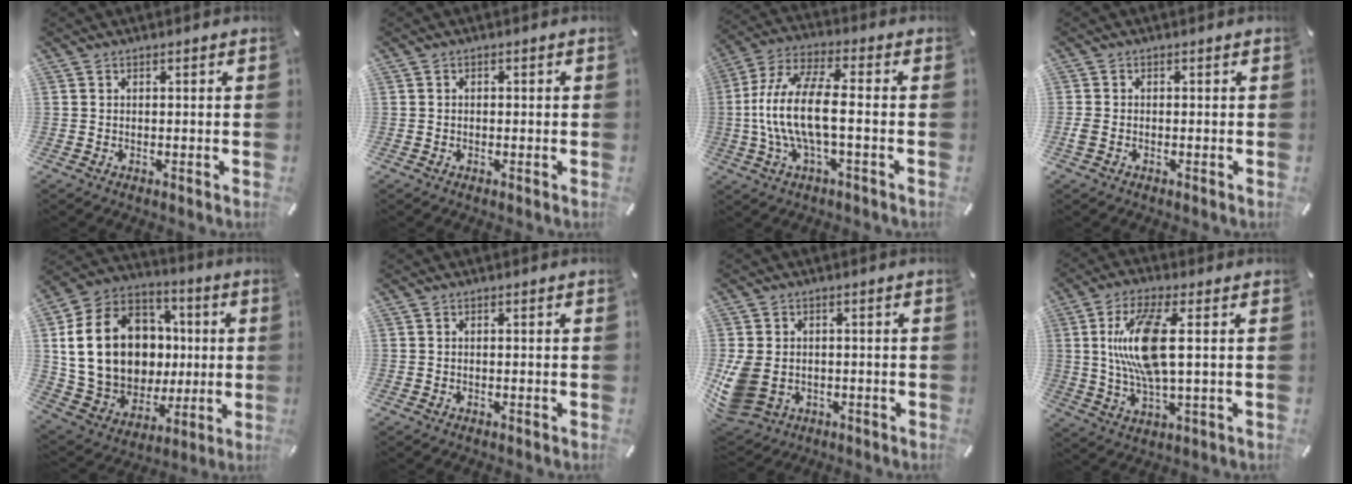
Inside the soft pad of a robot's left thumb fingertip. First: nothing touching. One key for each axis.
{"total": 0.6, "fx": -0.3, "fy": 0.4, "fz": 0.3, "tx": -0.006, "ty": 0.001, "tz": -0.006}
{"total": 14.5, "fx": -1.5, "fy": 4.9, "fz": 13.6, "tx": -0.289, "ty": -0.009, "tz": -0.033}
{"total": 1.6, "fx": -0.6, "fy": 0.9, "fz": 1.2, "tx": -0.021, "ty": 0.002, "tz": -0.010}
{"total": 22.2, "fx": 2.7, "fy": 17.7, "fz": 13.1, "tx": -0.267, "ty": -0.006, "tz": 0.070}
{"total": 0.0}
{"total": 8.7, "fx": -1.5, "fy": 7.1, "fz": 4.8, "tx": -0.120, "ty": 0.002, "tz": -0.027}
{"total": 13.9, "fx": 2.1, "fy": 4.4, "fz": 13.0, "tx": -0.279, "ty": -0.009, "tz": 0.029}